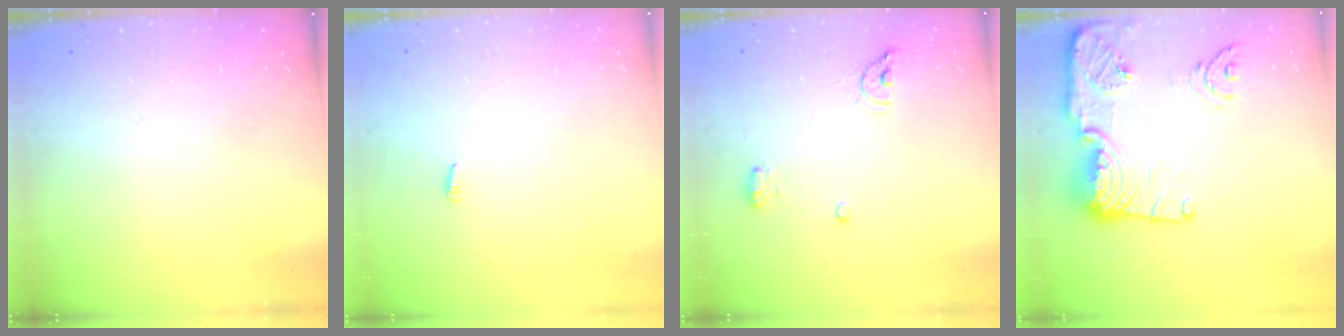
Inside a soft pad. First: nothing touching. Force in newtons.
{"total": 2.1, "press": 1.9, "slide": 0.7}
{"total": 6.8, "press": 6.7, "slide": 1.2}
{"total": 18.5, "press": 18.4, "slide": 2.0}